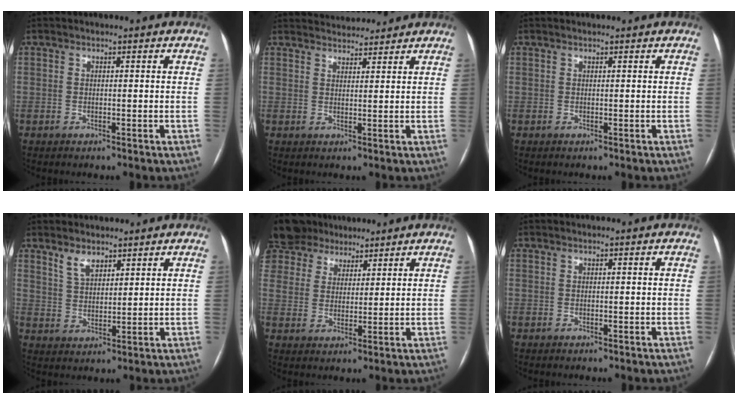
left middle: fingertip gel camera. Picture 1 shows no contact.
{"total": 4.7, "force": [4.6, 0.5, 0.4], "torque": [-0.011, 0.025, 0.069]}
{"total": 0.6, "force": [0.6, 0.1, 0.2], "torque": [-0.006, 0.012, 0.012]}
{"total": 4.1, "force": [3.3, 2.0, 1.5], "torque": [-0.034, 0.001, 0.069]}
{"total": 12.8, "force": [10.1, 7.3, 2.6], "torque": [-0.077, 0.042, 0.190]}
{"total": 0.0}